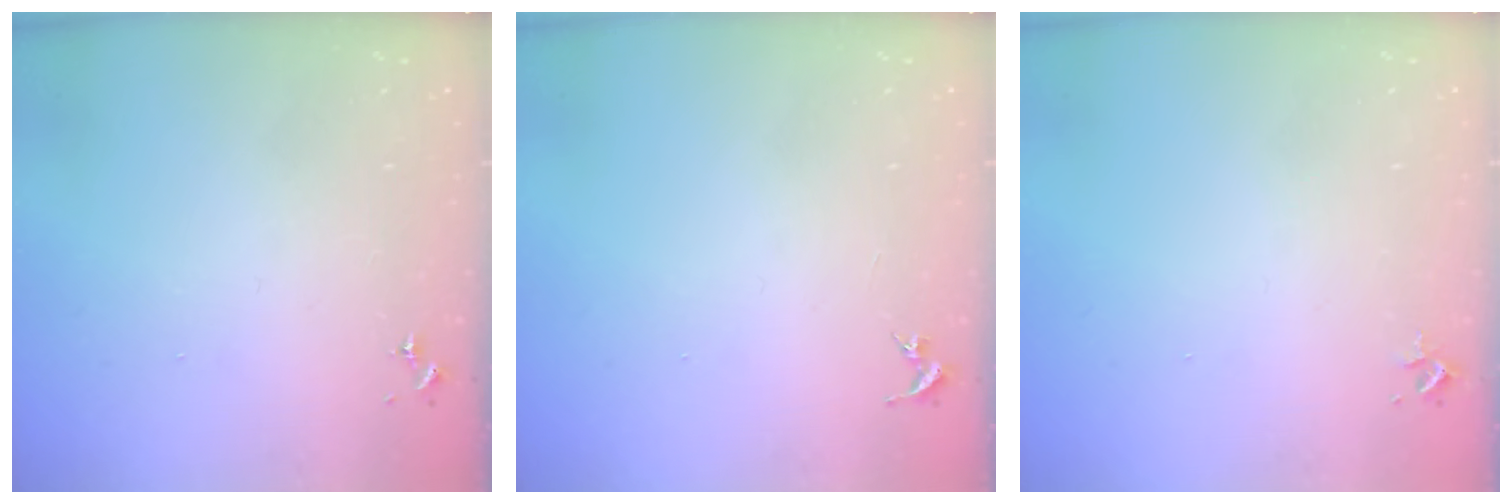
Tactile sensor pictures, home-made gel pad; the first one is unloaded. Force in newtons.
{"total": 0.0}
{"total": 2.4, "press": 2.4, "slide": 0.3}